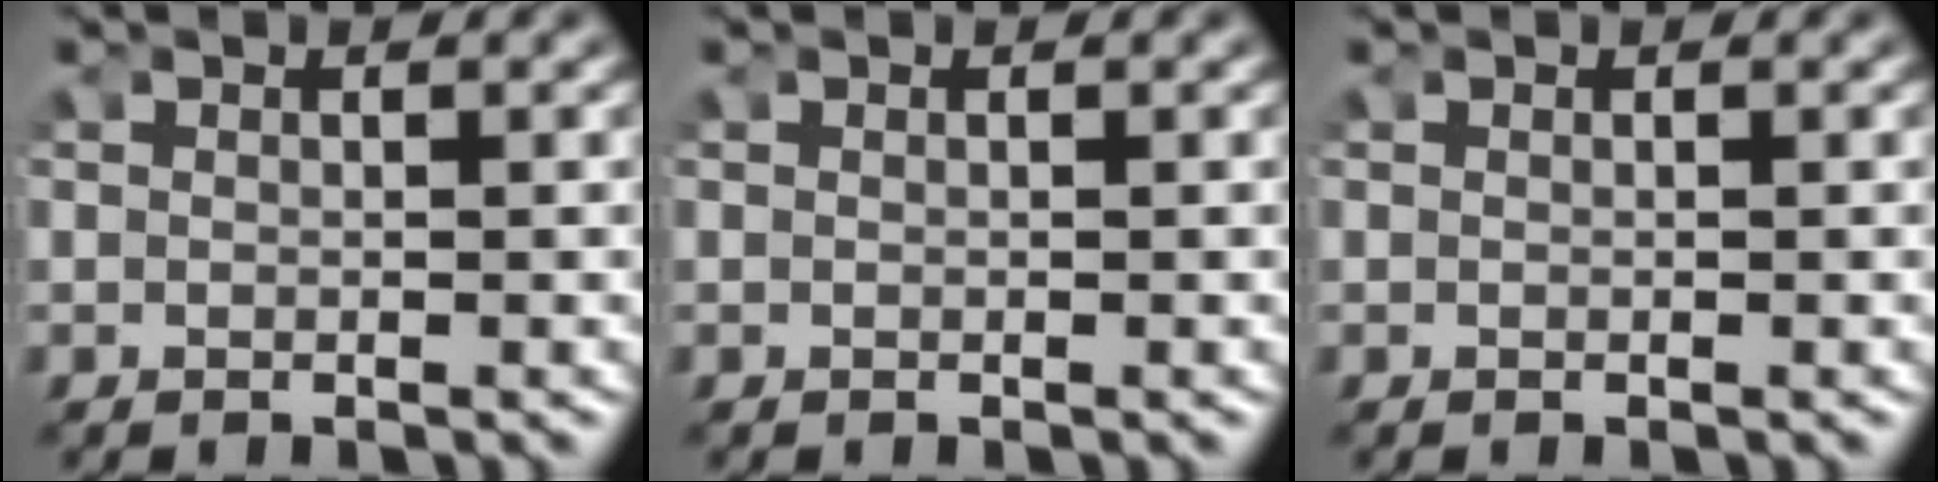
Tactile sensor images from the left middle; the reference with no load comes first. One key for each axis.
{"total": 0.0}
{"total": 0.0}